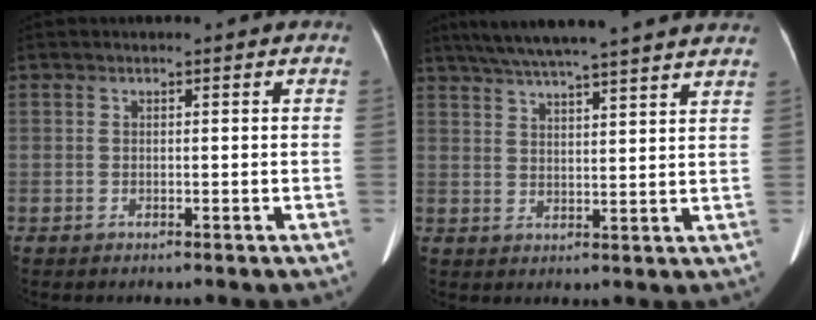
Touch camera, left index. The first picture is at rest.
{"total": 20.4, "force": [17.8, 0.9, 10.0], "torque": [-0.167, 0.029, 0.241]}